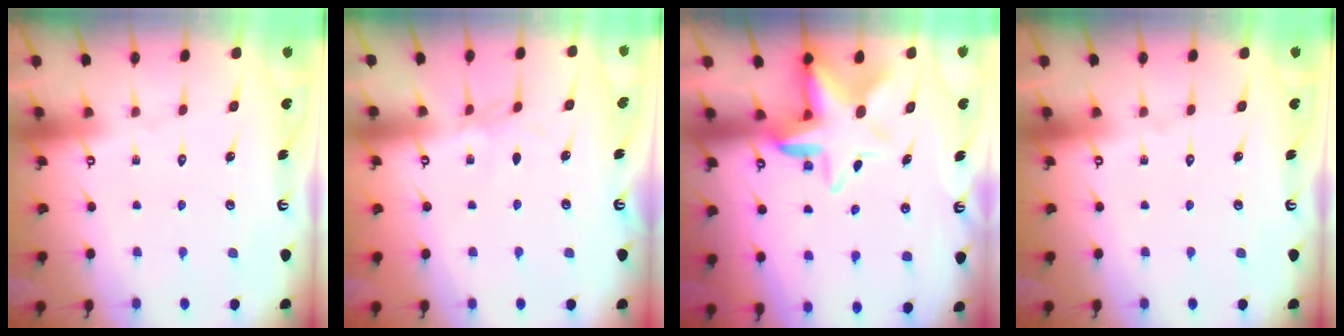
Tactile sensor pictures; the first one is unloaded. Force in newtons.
{"total": 2.8, "press": 2.7, "slide": 0.4}
{"total": 8.2, "press": 8.1, "slide": 1.2}
{"total": 0.0}